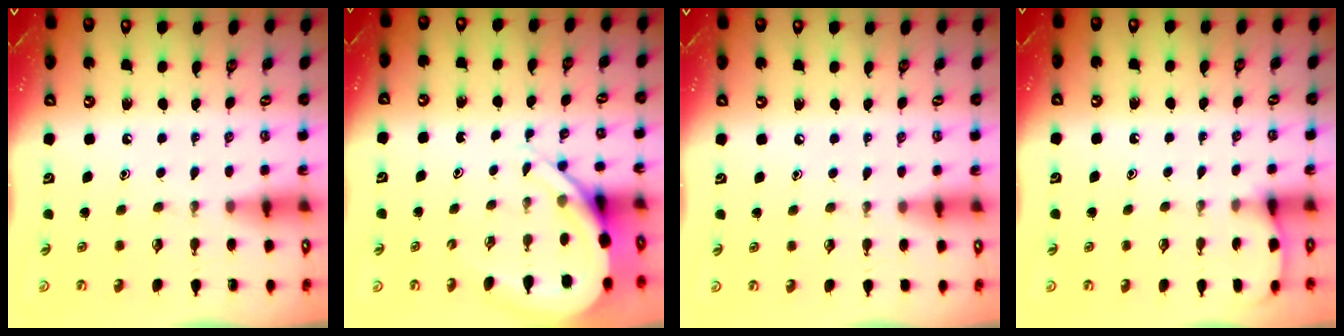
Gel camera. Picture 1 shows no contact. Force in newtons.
{"total": 8.7, "press": 8.6, "slide": 0.7}
{"total": 0.9, "press": 0.9, "slide": 0.2}
{"total": 2.6, "press": 2.6, "slide": 0.3}